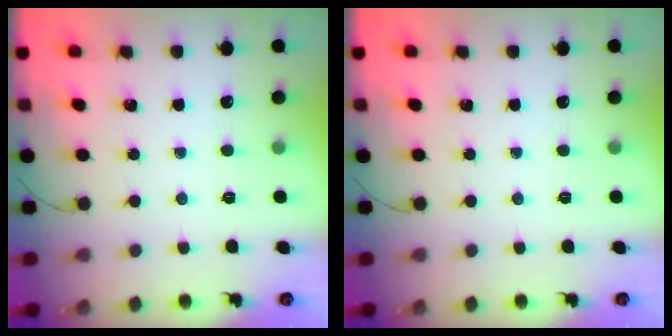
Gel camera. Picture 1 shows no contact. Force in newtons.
{"total": 0.0}